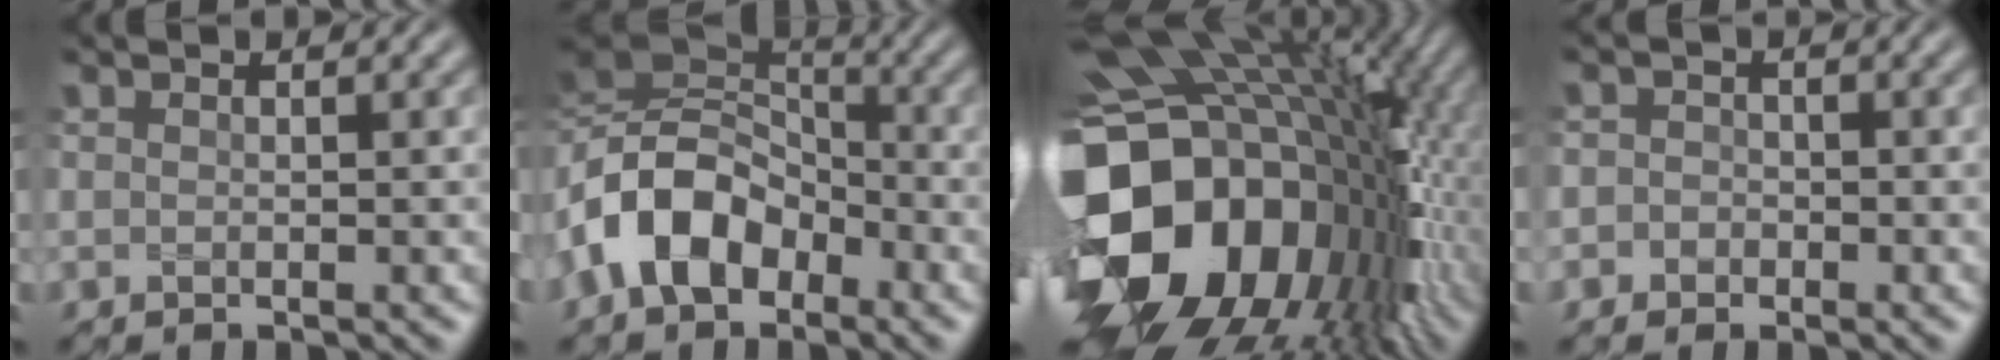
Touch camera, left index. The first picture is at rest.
{"total": 9.7, "force": [-3.4, 6.5, 6.3], "torque": [-0.123, 0.011, -0.083]}
{"total": 19.6, "force": [-2.3, 14.4, 13.0], "torque": [-0.260, -0.031, -0.018]}
{"total": 2.3, "force": [-0.3, 2.2, 0.5], "torque": [0.016, 0.012, -0.031]}